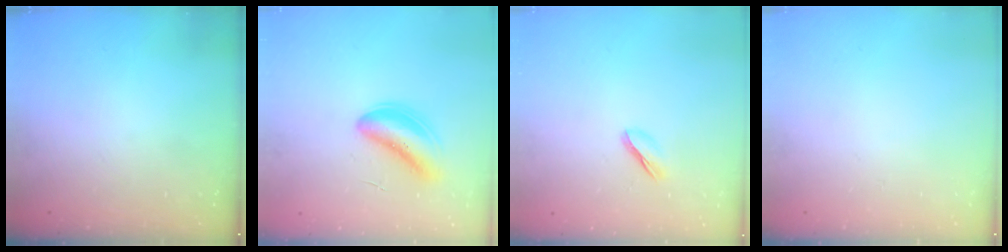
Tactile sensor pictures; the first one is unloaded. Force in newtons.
{"total": 5.1, "press": 4.6, "slide": 2.2}
{"total": 3.1, "press": 3.0, "slide": 0.9}
{"total": 0.0}